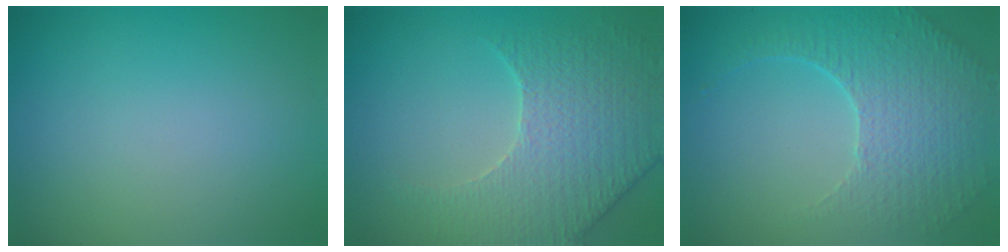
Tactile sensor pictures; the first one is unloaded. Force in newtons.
{"total": 4.4, "press": 4.3, "slide": 1.1}
{"total": 5.1, "press": 3.7, "slide": 3.5}